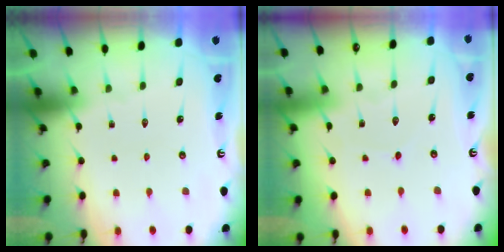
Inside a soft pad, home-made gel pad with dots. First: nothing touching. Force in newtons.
{"total": 3.5, "press": 3.4, "slide": 0.3}